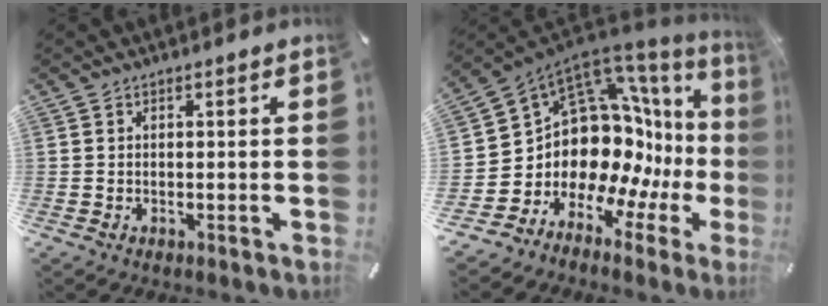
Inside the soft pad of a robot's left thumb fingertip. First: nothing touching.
{"total": 15.8, "force": [1.2, 12.6, 9.5], "torque": [-0.160, -0.084, 0.056]}